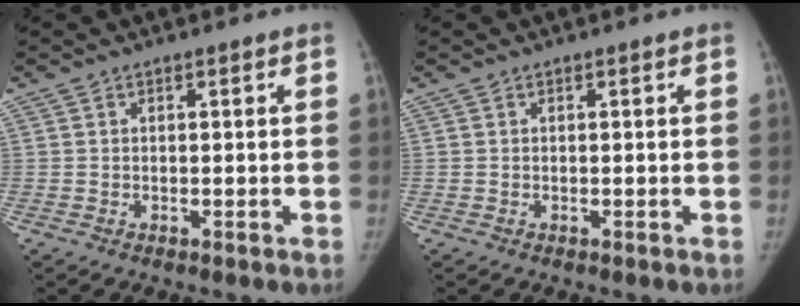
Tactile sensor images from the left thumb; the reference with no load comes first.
{"total": 0.0}